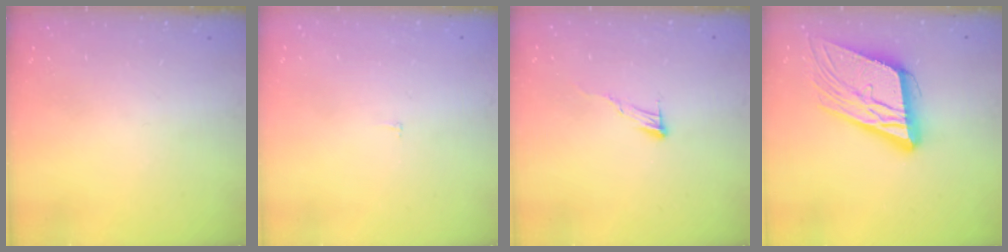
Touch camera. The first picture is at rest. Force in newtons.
{"total": 2.3, "press": 2.3, "slide": 0.2}
{"total": 6.1, "press": 6.1, "slide": 0.3}
{"total": 17.9, "press": 17.6, "slide": 3.3}